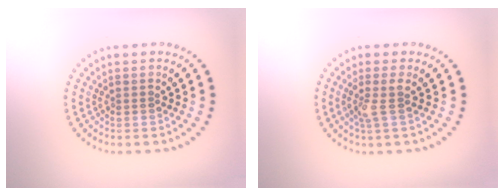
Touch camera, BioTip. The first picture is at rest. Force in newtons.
{"total": 1.8, "press": 1.5, "slide": 1.1}